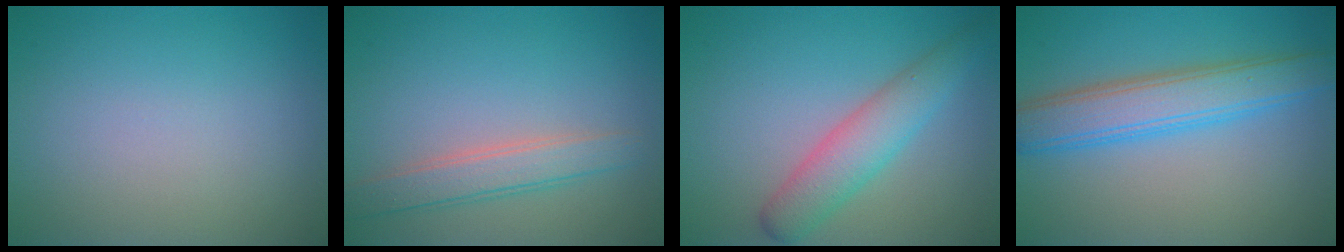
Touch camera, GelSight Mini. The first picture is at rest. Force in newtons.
{"total": 3.0, "press": 3.0, "slide": 0.2}
{"total": 4.0, "press": 4.0, "slide": 0.4}
{"total": 5.4, "press": 5.4, "slide": 0.1}